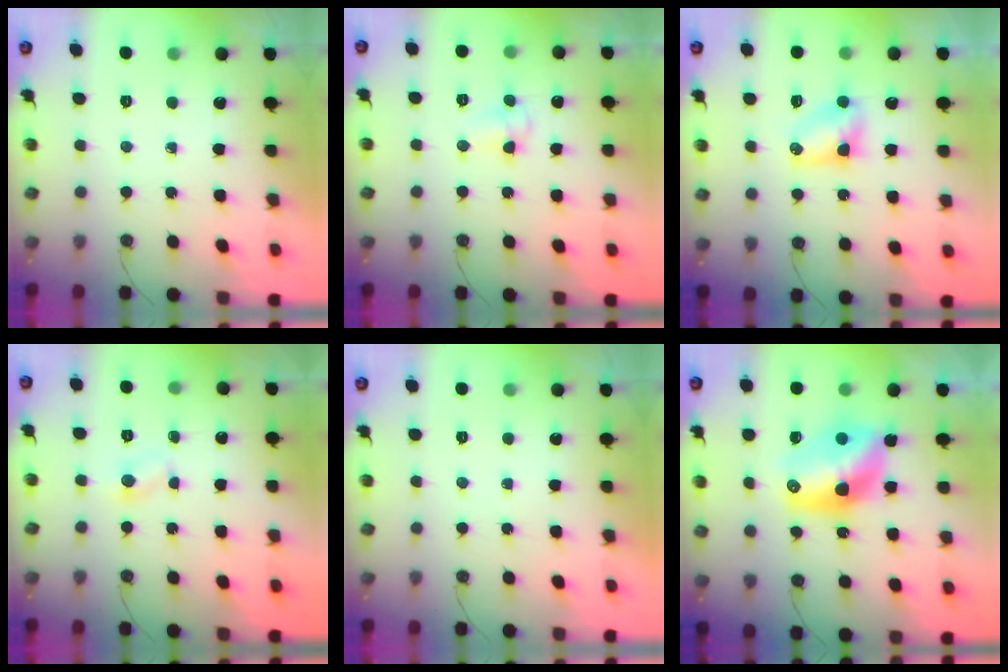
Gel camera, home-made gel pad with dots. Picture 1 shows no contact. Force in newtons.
{"total": 5.4, "press": 5.4, "slide": 0.7}
{"total": 4.8, "press": 4.7, "slide": 0.4}
{"total": 3.9, "press": 3.9, "slide": 0.3}
{"total": 0.0}
{"total": 11.5, "press": 11.5, "slide": 0.8}